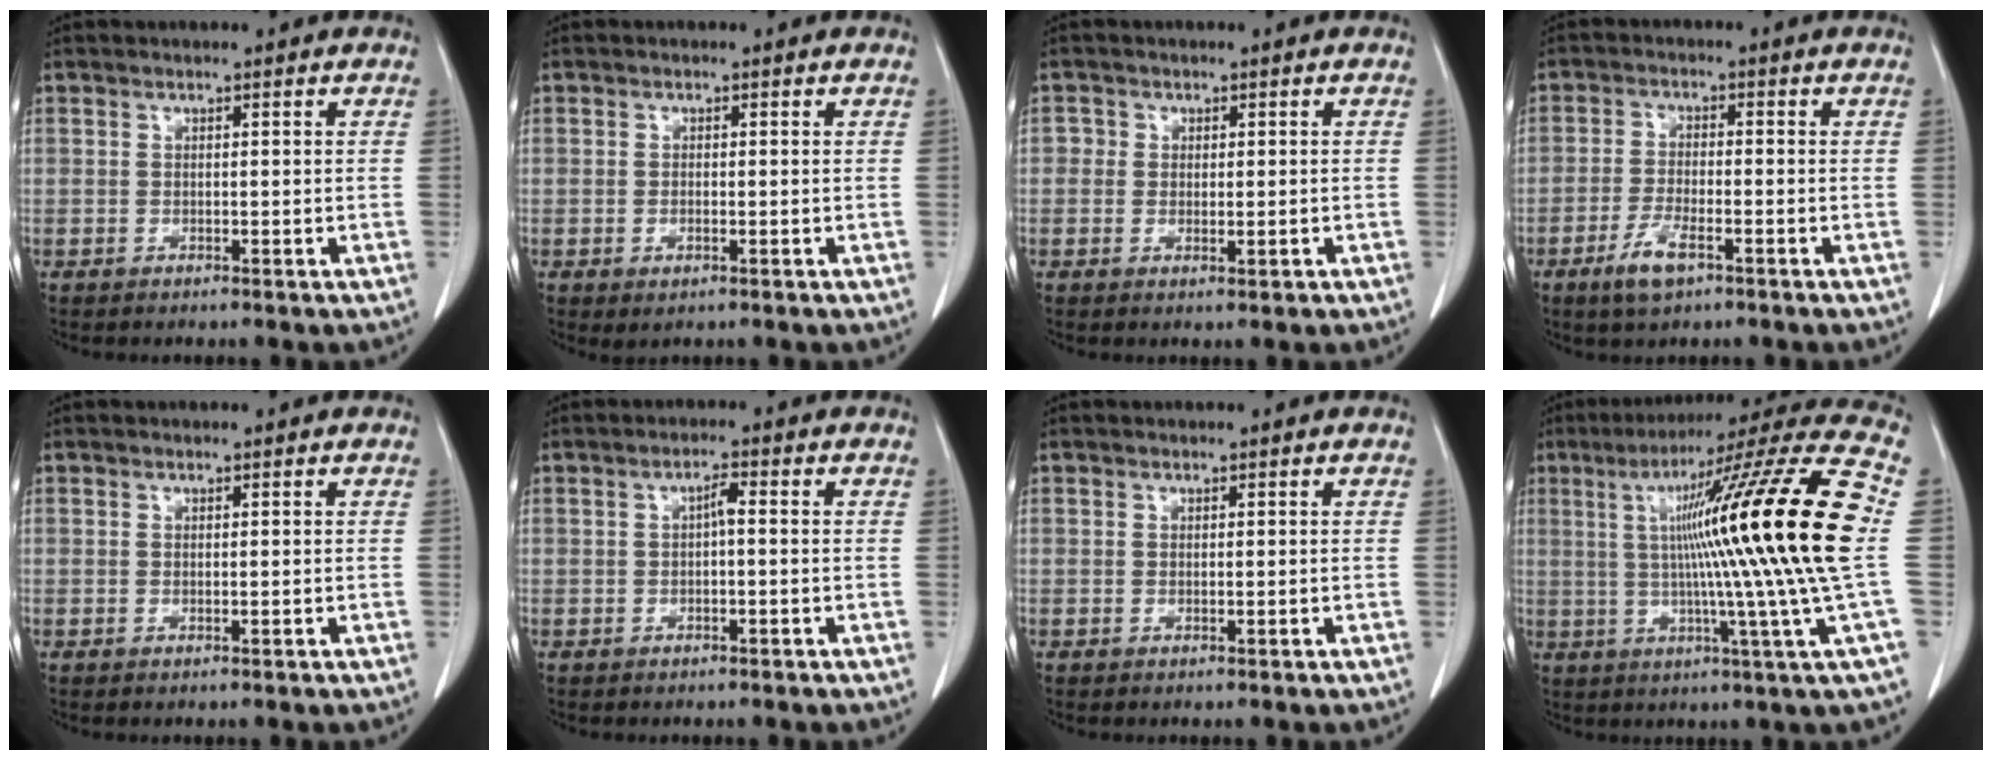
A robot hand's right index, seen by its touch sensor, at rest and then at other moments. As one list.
[{"total": 1.9, "force": [-0.6, 0.8, 1.6], "torque": [-0.031, -0.003, -0.003]}, {"total": 2.4, "force": [-0.3, 1.8, 1.5], "torque": [-0.015, 0.001, -0.004]}, {"total": 5.2, "force": [-2.9, 1.5, 4.0], "torque": [-0.083, -0.005, -0.052]}, {"total": 0.0}, {"total": 2.1, "force": [0.0, 0.4, 2.1], "torque": [-0.037, 0.004, 0.000]}, {"total": 0.0}, {"total": 24.5, "force": [2.1, -2.3, 24.3], "torque": [-0.341, 0.005, 0.009]}]